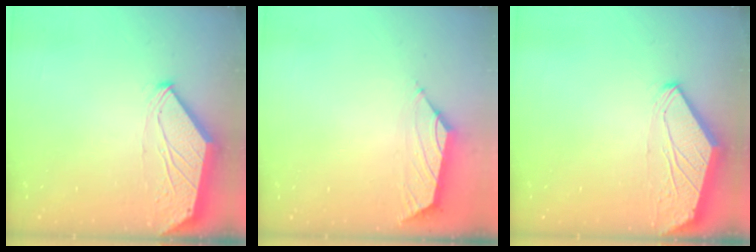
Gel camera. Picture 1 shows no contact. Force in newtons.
{"total": 1.5, "press": 1.4, "slide": 0.6}
{"total": 0.0}